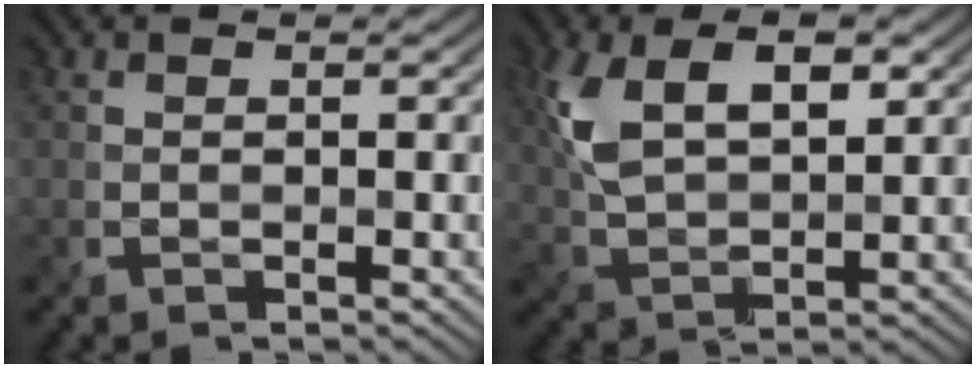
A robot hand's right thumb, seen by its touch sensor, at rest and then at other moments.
{"total": 8.9, "force": [3.2, 4.5, 7.0], "torque": [-0.160, 0.003, 0.059]}